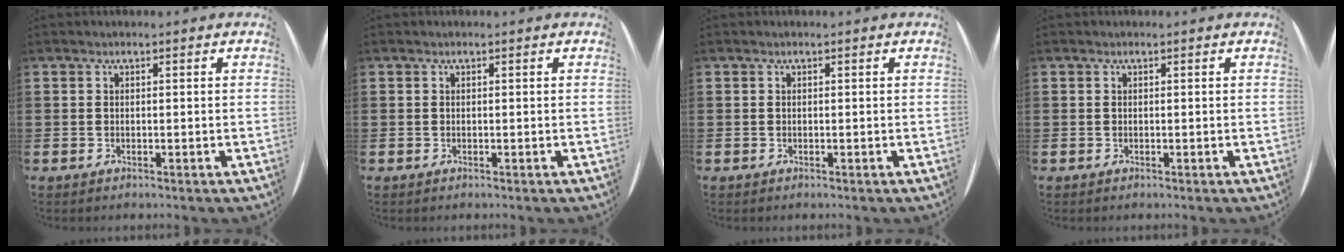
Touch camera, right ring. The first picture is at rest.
{"total": 0.0}
{"total": 0.0}
{"total": 0.0}